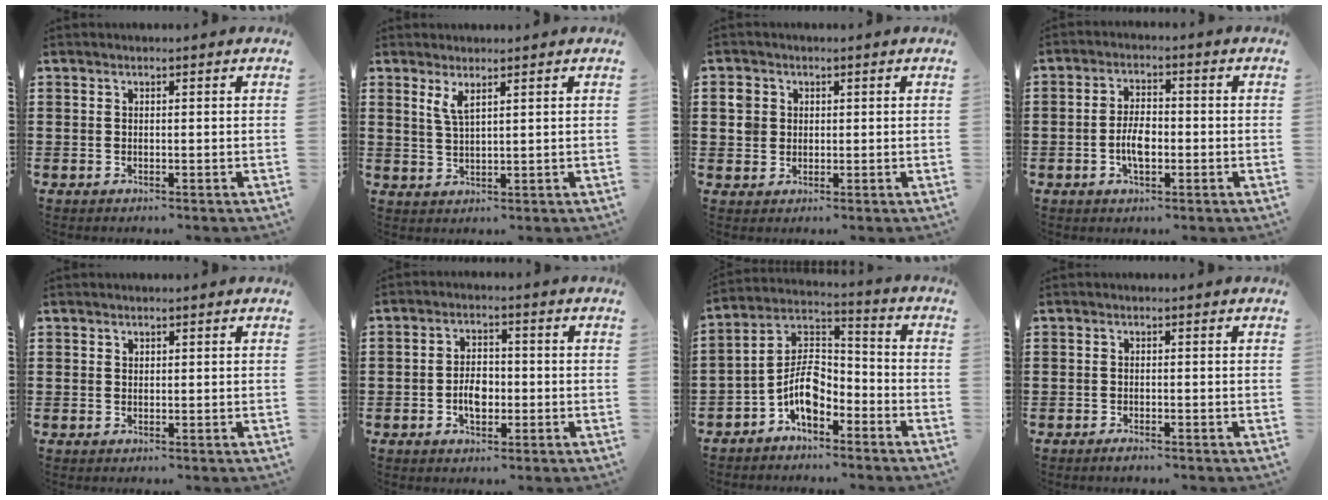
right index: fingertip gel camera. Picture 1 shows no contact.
{"total": 2.7, "force": [1.8, 0.6, 2.0], "torque": [-0.043, 0.003, 0.032]}
{"total": 3.0, "force": [0.8, 2.8, 0.6], "torque": [-0.025, 0.011, 0.013]}
{"total": 4.8, "force": [-1.1, 2.3, 4.1], "torque": [-0.089, 0.001, -0.023]}
{"total": 0.5, "force": [0.4, 0.3, -0.1], "torque": [0.001, 0.002, 0.009]}
{"total": 4.4, "force": [-1.1, 2.6, 3.3], "torque": [-0.055, 0.001, -0.021]}
{"total": 7.8, "force": [-4.2, 4.1, 5.2], "torque": [-0.120, -0.004, -0.085]}
{"total": 0.9, "force": [-0.8, 0.0, 0.3], "torque": [-0.009, -0.005, -0.015]}